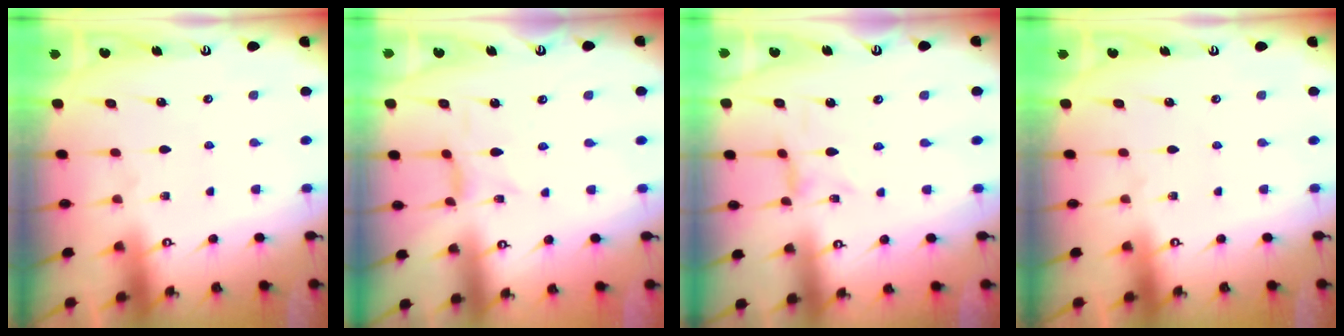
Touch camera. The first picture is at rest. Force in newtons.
{"total": 0.0}
{"total": 0.0}
{"total": 0.0}